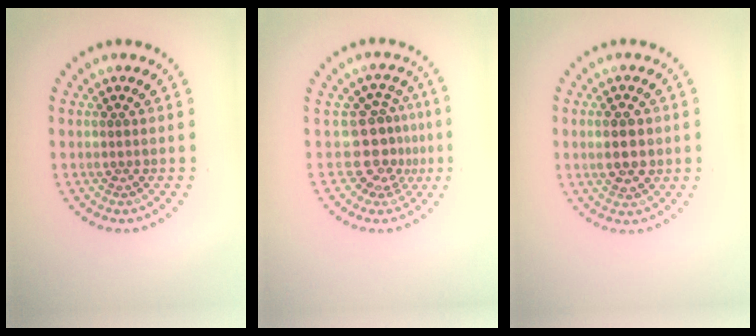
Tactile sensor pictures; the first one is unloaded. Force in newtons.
{"total": 3.6, "press": 2.6, "slide": 2.5}
{"total": 3.0, "press": 3.0, "slide": 0.1}